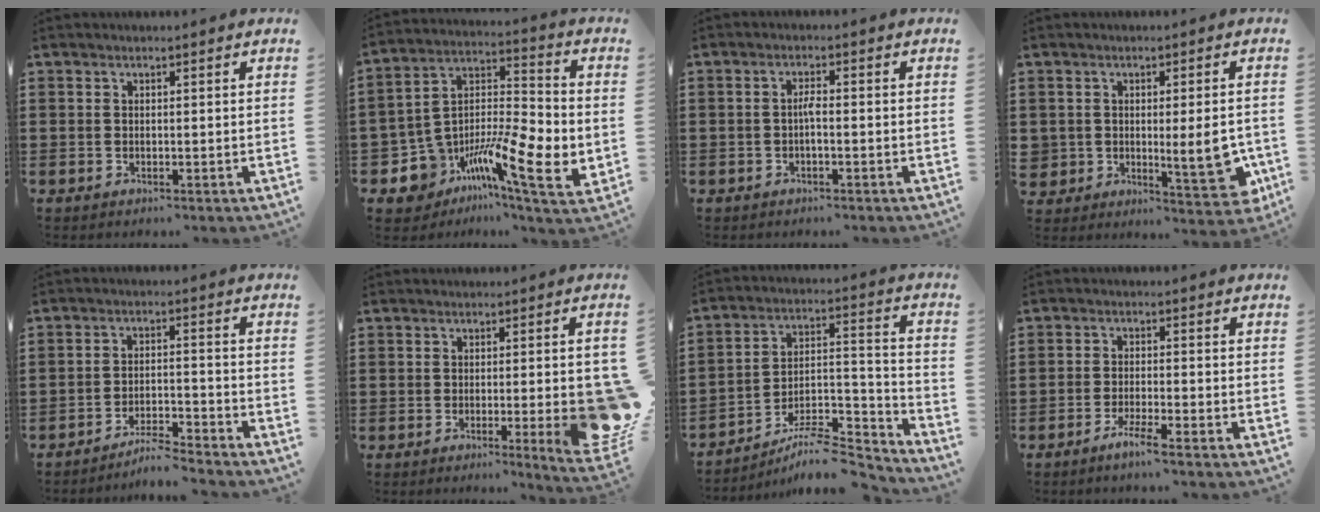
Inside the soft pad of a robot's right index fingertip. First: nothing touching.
{"total": 11.2, "force": [-4.5, 5.2, 8.9], "torque": [-0.167, -0.008, -0.075]}
{"total": 1.8, "force": [-0.5, 0.2, 1.7], "torque": [-0.036, 0.001, -0.009]}
{"total": 6.2, "force": [-0.6, 3.2, 5.3], "torque": [-0.080, 0.002, -0.008]}
{"total": 4.6, "force": [-4.4, -0.2, 1.2], "torque": [-0.030, -0.004, -0.091]}
{"total": 8.3, "force": [-1.2, 1.5, 8.0], "torque": [-0.094, -0.020, -0.015]}
{"total": 7.7, "force": [-6.7, 1.9, 3.3], "torque": [-0.043, 0.014, -0.127]}
{"total": 2.9, "force": [-2.3, -0.3, 1.8], "torque": [-0.037, -0.004, -0.043]}